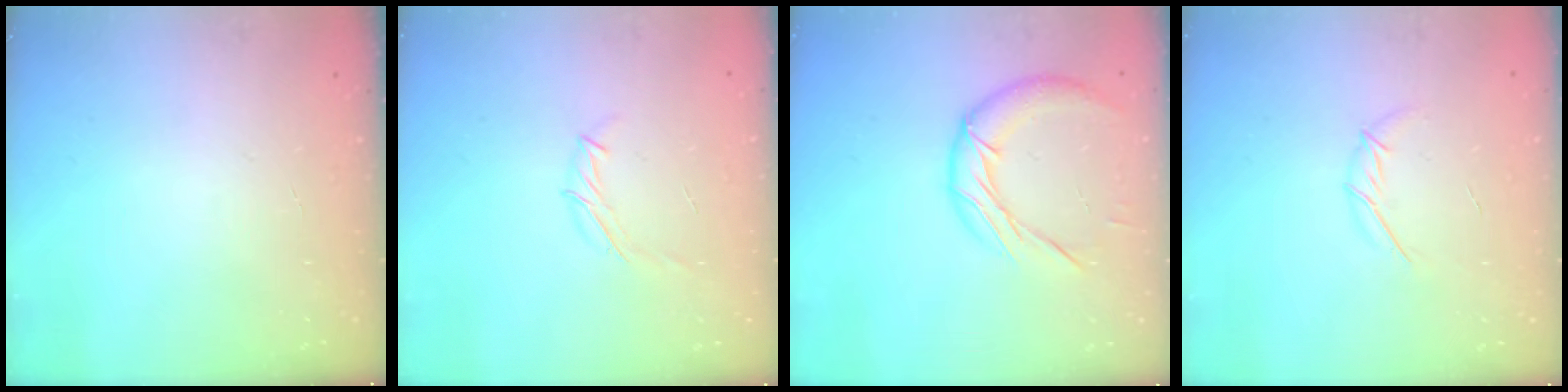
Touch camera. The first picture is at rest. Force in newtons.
{"total": 6.0, "press": 5.9, "slide": 1.1}
{"total": 13.1, "press": 13.0, "slide": 1.0}
{"total": 5.7, "press": 5.7, "slide": 0.9}